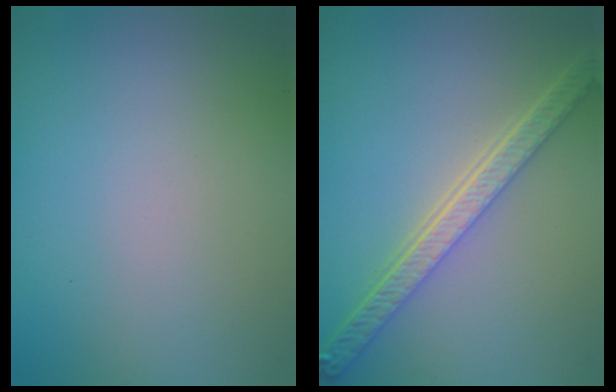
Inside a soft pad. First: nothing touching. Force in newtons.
{"total": 5.3, "press": 4.1, "slide": 3.3}